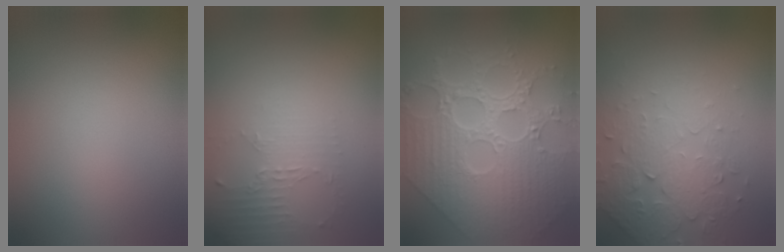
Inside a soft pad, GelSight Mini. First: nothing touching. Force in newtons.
{"total": 2.0, "press": 1.5, "slide": 1.4}
{"total": 9.4, "press": 7.1, "slide": 6.3}
{"total": 4.9, "press": 3.4, "slide": 3.6}